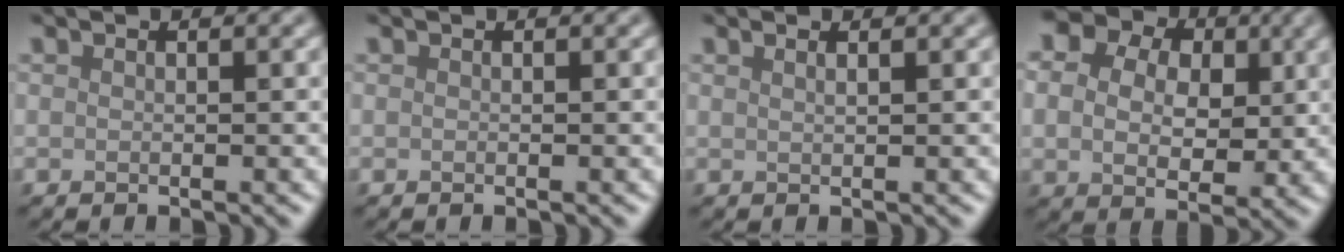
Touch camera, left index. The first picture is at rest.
{"total": 0.0}
{"total": 1.2, "force": [0.8, 0.4, 0.8], "torque": [-0.004, -0.002, 0.005]}
{"total": 13.9, "force": [4.9, 10.7, 7.3], "torque": [-0.132, 0.030, 0.078]}